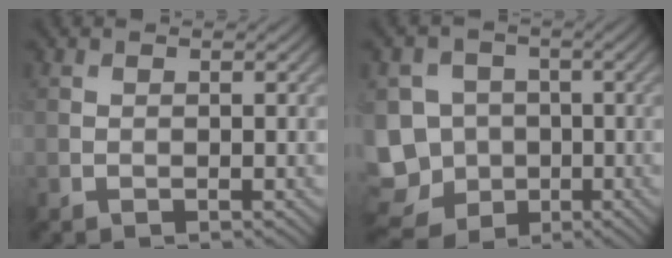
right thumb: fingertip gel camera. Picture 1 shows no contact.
{"total": 11.9, "force": [-3.3, 10.8, 4.1], "torque": [-0.128, -0.033, -0.079]}